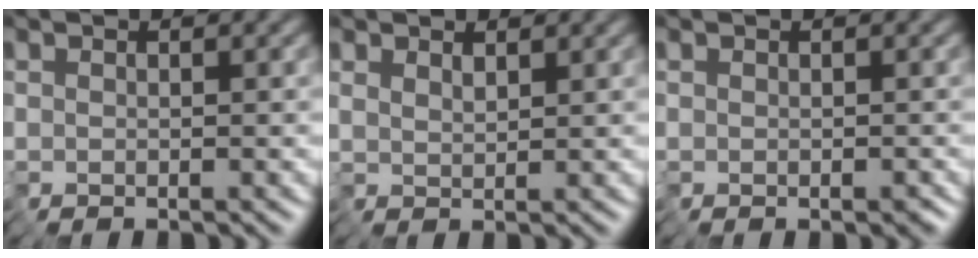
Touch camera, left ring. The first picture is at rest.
{"total": 1.5, "force": [1.4, 0.2, 0.4], "torque": [-0.012, 0.007, 0.031]}
{"total": 0.7, "force": [-0.3, 0.5, 0.4], "torque": [-0.006, -0.002, -0.003]}